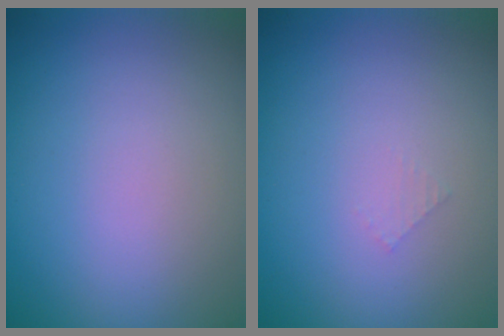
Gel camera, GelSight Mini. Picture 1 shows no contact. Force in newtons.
{"total": 0.5, "press": 0.5, "slide": 0.1}